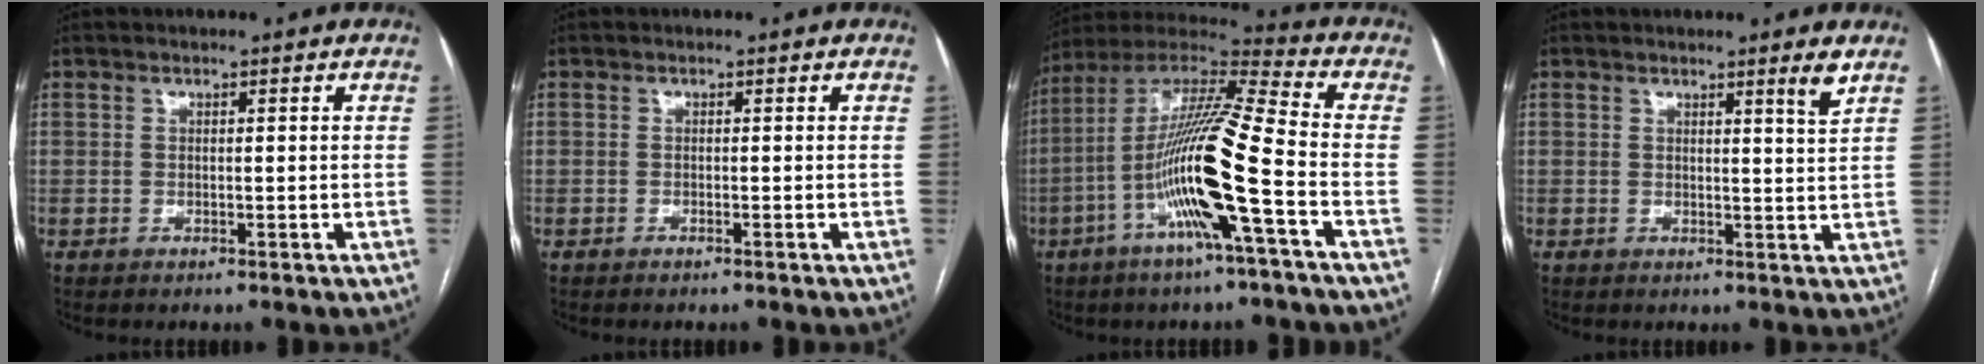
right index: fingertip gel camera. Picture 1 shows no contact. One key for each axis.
{"total": 0.0}
{"total": 17.3, "fx": -5.3, "fy": 0.0, "fz": 16.5, "tx": -0.323, "ty": 0.001, "tz": -0.108}
{"total": 2.6, "fx": 1.8, "fy": -0.7, "fz": 1.6, "tx": -0.027, "ty": -0.018, "tz": 0.024}